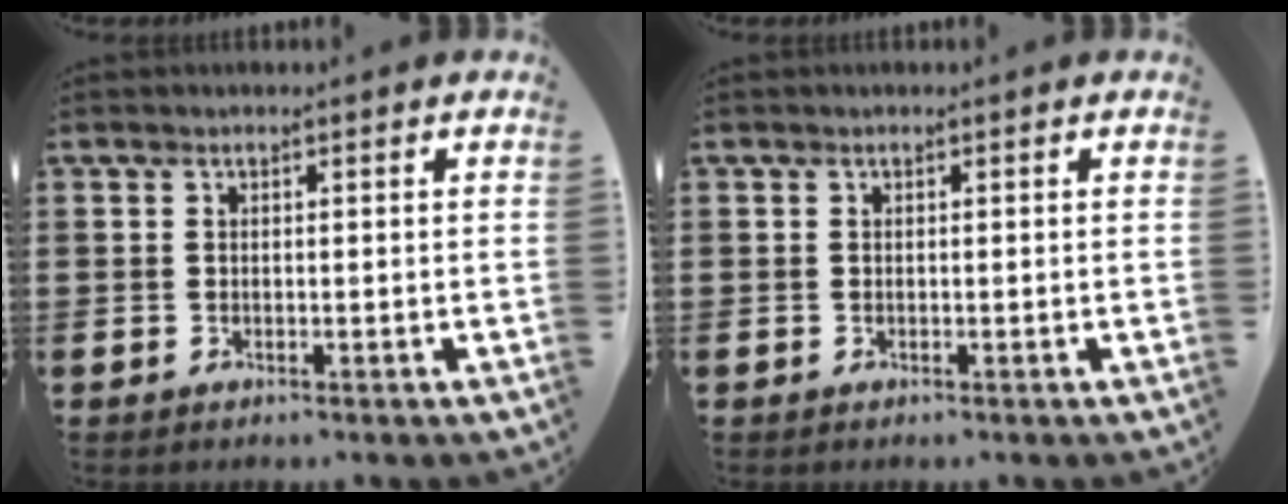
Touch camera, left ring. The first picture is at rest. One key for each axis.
{"total": 0.0}